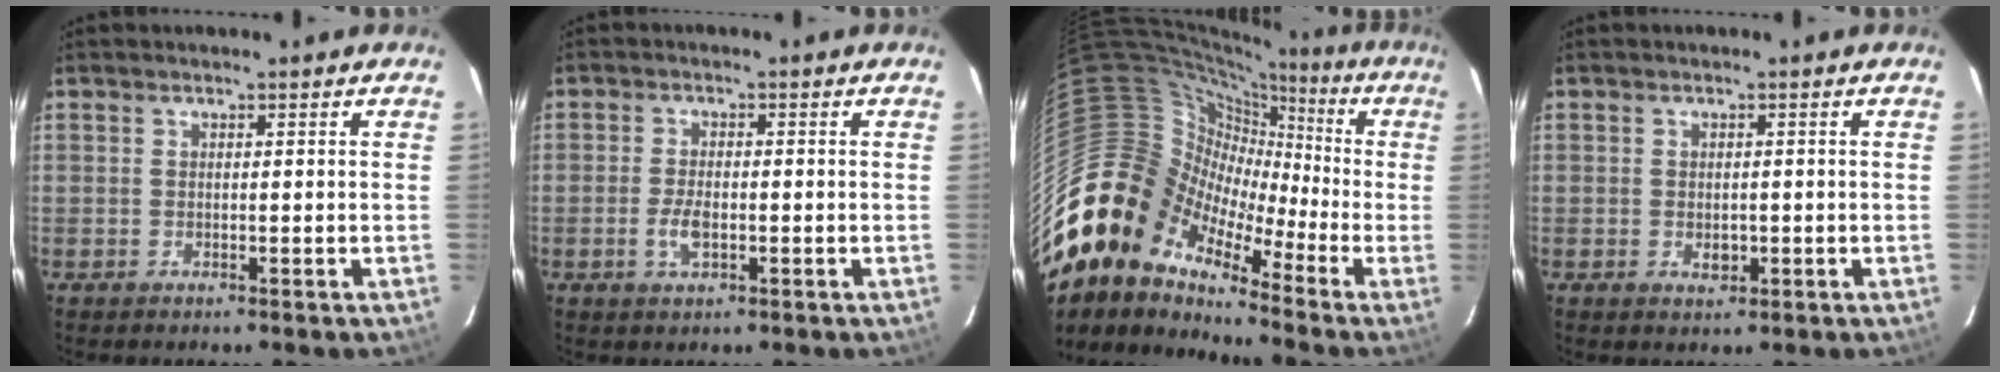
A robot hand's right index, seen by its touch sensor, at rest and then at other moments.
{"total": 3.5, "force": [-1.1, 1.7, 2.9], "torque": [-0.062, -0.002, -0.020]}
{"total": 14.1, "force": [-7.1, 10.2, 6.5], "torque": [-0.112, 0.016, -0.162]}
{"total": 2.1, "force": [-0.4, 1.6, 1.3], "torque": [-0.019, -0.001, -0.004]}